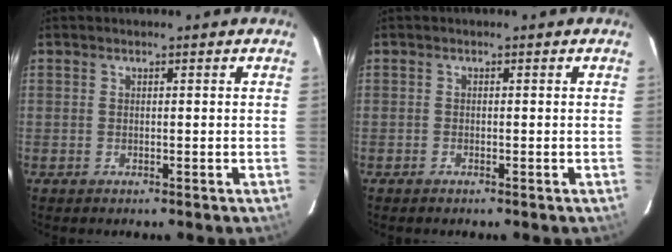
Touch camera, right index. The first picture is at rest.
{"total": 0.0}